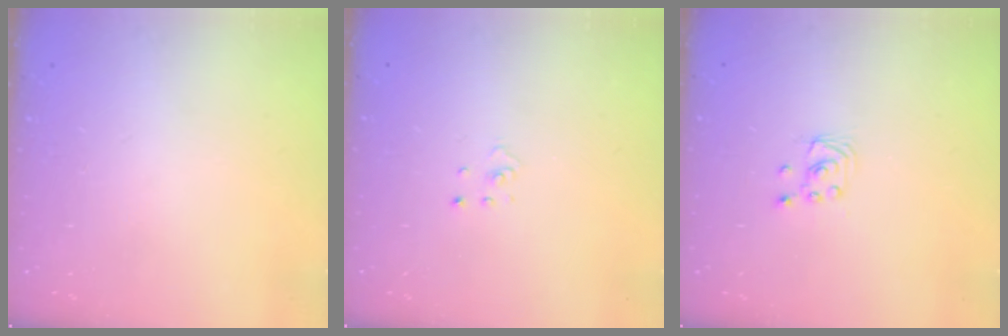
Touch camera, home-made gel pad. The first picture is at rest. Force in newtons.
{"total": 1.1, "press": 1.1, "slide": 0.1}
{"total": 2.0, "press": 2.0, "slide": 0.2}